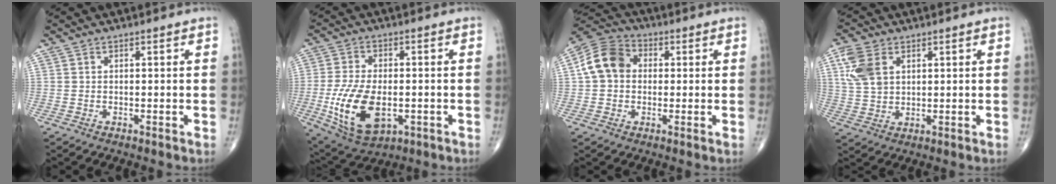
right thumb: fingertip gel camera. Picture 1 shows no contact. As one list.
[{"total": 14.5, "force": [-3.1, 8.0, 11.7], "torque": [-0.218, -0.006, -0.042]}, {"total": 9.6, "force": [1.0, 7.7, 5.8], "torque": [-0.101, 0.026, 0.004]}, {"total": 8.2, "force": [3.1, 5.4, 5.4], "torque": [-0.111, -0.003, 0.065]}]